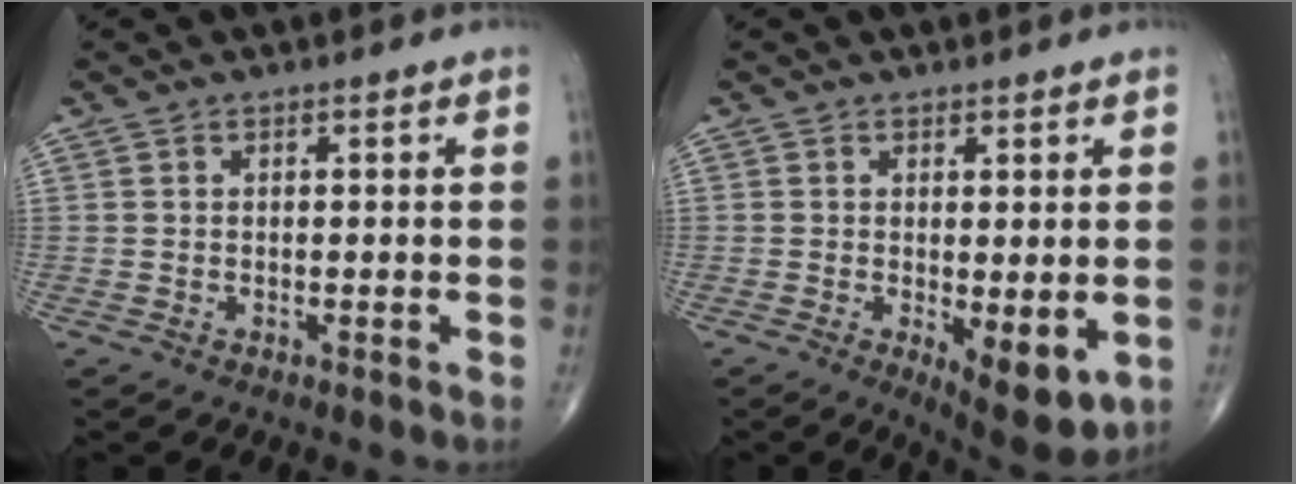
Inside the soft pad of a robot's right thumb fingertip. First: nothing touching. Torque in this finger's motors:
{"motor_torque": [-0.20, 0.57, 0.05, -0.14, 0.01]}